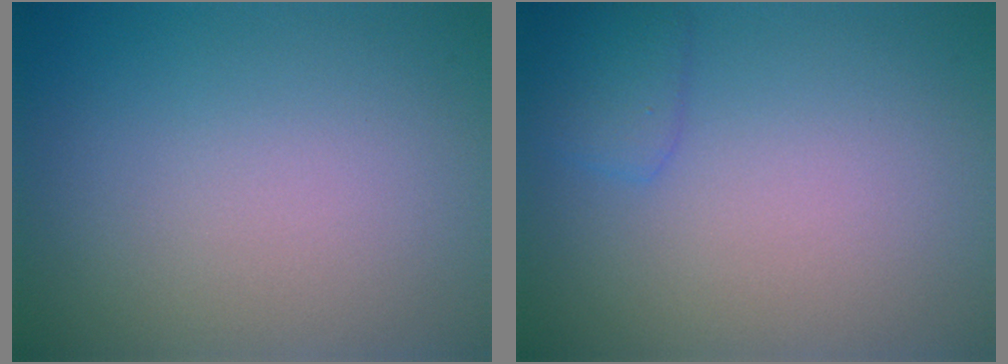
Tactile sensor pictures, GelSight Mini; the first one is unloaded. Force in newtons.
{"total": 1.6, "press": 1.6, "slide": 0.1}